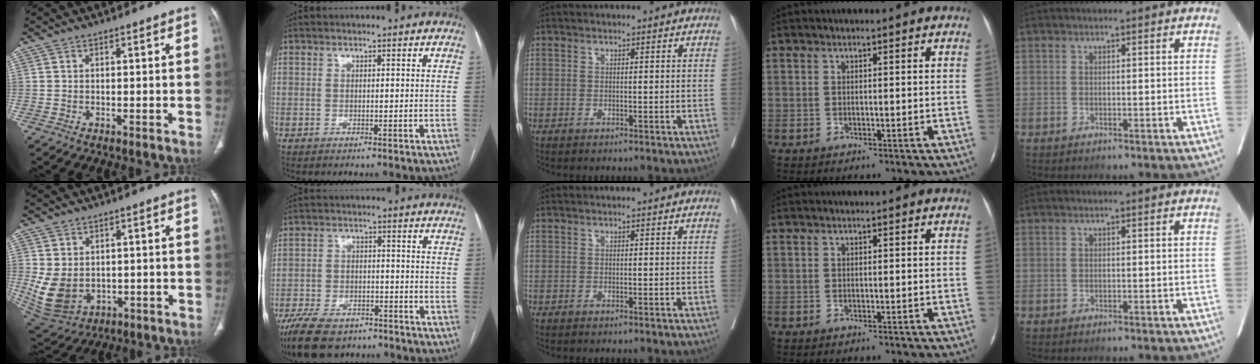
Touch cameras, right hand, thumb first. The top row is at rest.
{"thumb": {"total": 9.9, "force": [-0.5, 7.8, 6.0], "torque": [-0.111, -0.006, 0.023]}, "index": {"total": 13.1, "force": [-9.7, 6.0, 6.5], "torque": [-0.129, -0.009, -0.154]}}